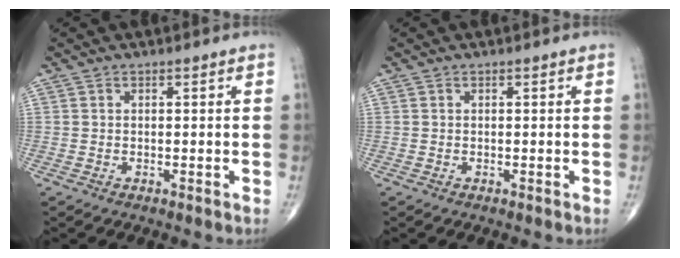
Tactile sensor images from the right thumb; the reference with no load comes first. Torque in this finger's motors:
{"motor_torque": [0.00, 0.00, -0.04, 0.04, 0.00]}